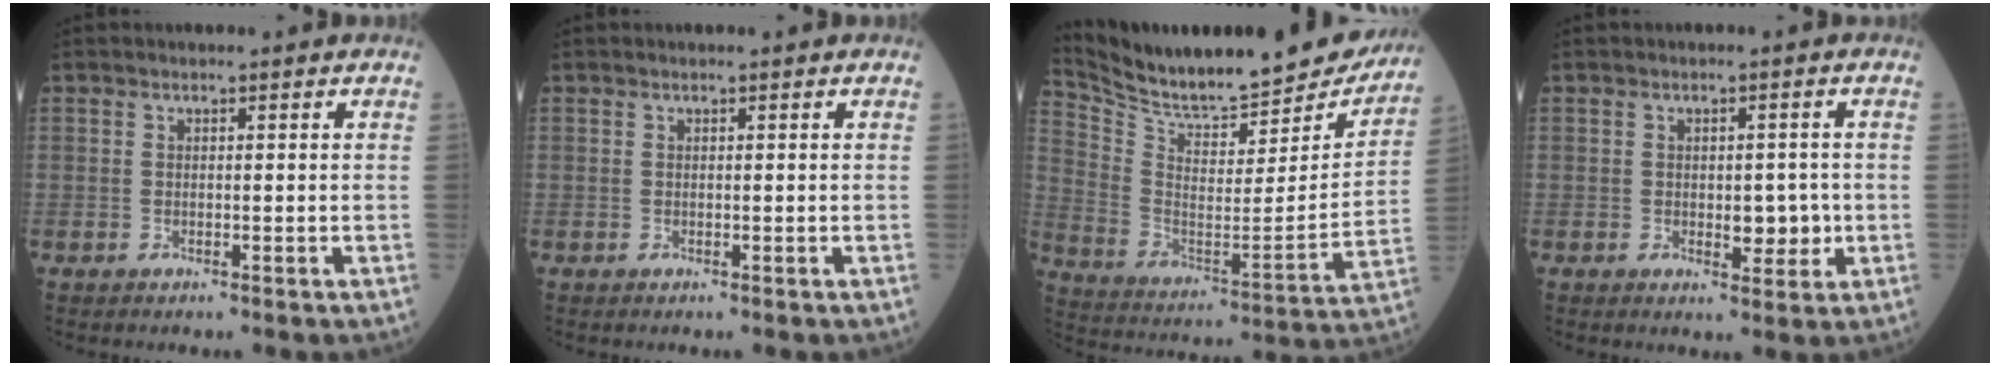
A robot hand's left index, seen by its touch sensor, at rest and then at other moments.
{"total": 0.0}
{"total": 25.8, "force": [23.4, 5.6, 9.3], "torque": [-0.159, -0.064, 0.334]}
{"total": 3.6, "force": [-0.5, 1.9, 3.1], "torque": [-0.034, -0.004, -0.004]}